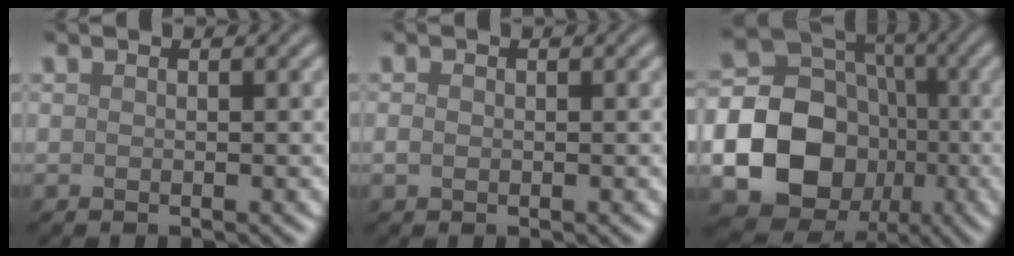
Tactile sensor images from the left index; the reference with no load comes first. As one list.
[{"total": 0.7, "force": [-0.1, 0.6, 0.5], "torque": [-0.009, 0.000, -0.002]}, {"total": 21.1, "force": [-4.7, 19.1, 7.5], "torque": [-0.188, -0.026, -0.106]}]